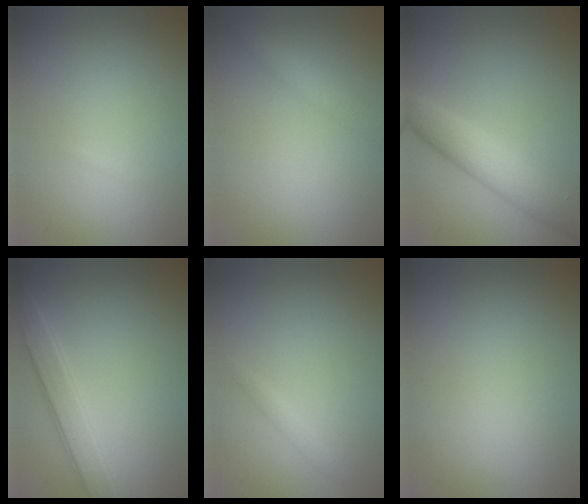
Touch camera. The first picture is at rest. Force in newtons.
{"total": 2.3, "press": 2.3, "slide": 0.0}
{"total": 4.1, "press": 4.1, "slide": 0.1}
{"total": 3.1, "press": 3.1, "slide": 0.1}
{"total": 0.8, "press": 0.8, "slide": 0.0}
{"total": 0.0}